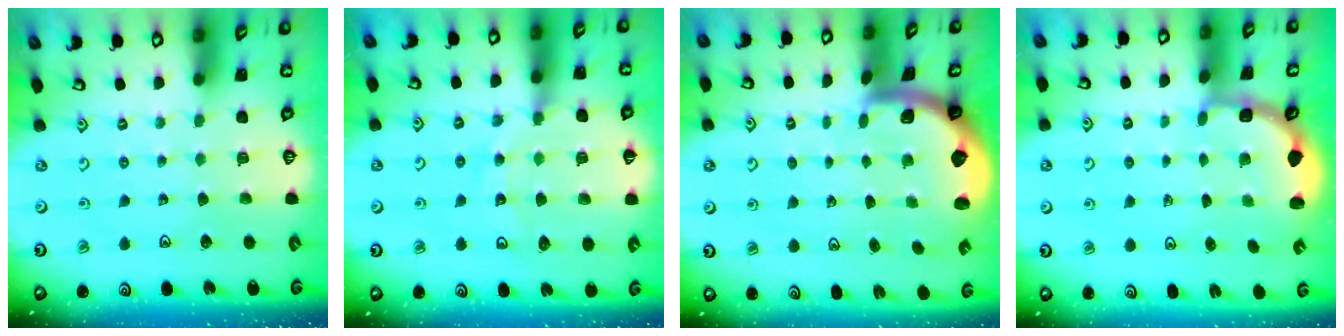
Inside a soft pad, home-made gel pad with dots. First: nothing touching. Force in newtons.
{"total": 12.6, "press": 12.2, "slide": 3.1}
{"total": 1.9, "press": 1.9, "slide": 0.3}
{"total": 2.7, "press": 2.3, "slide": 1.4}